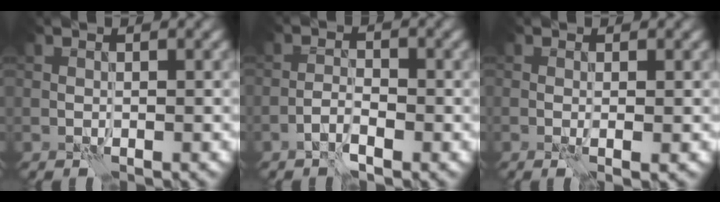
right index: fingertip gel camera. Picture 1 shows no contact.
{"total": 2.0, "force": [-1.2, 0.7, 1.4], "torque": [-0.025, 0.007, -0.028]}
{"total": 1.6, "force": [-0.1, 0.3, 1.6], "torque": [-0.022, -0.002, -0.006]}